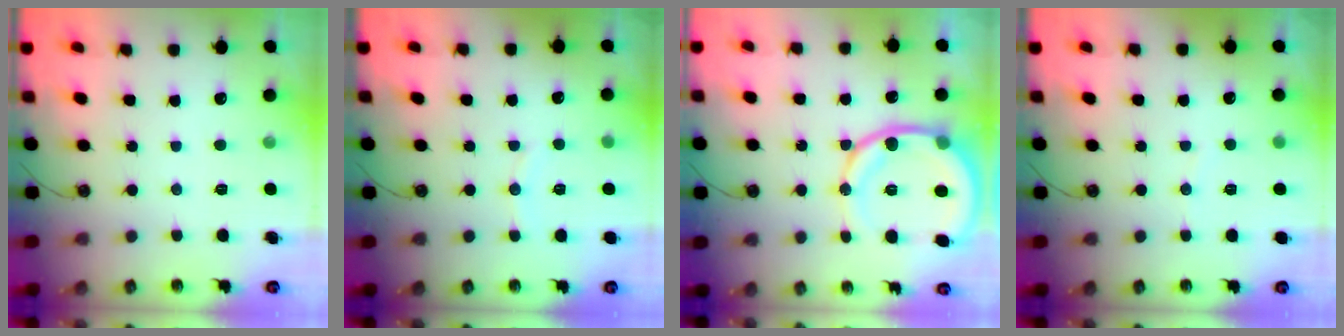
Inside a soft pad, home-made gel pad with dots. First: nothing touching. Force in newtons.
{"total": 4.9, "press": 4.8, "slide": 0.9}
{"total": 15.3, "press": 14.9, "slide": 3.1}
{"total": 2.0, "press": 1.8, "slide": 0.9}